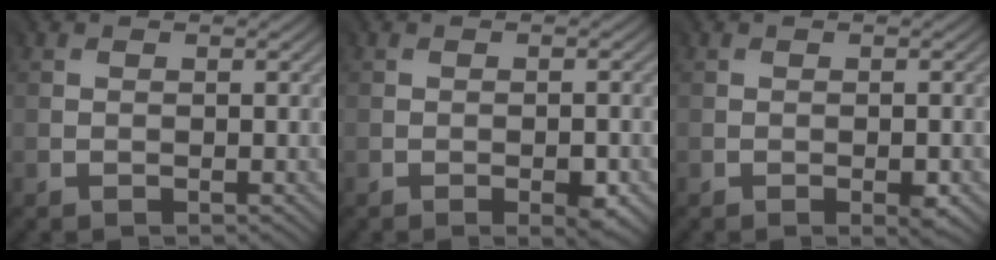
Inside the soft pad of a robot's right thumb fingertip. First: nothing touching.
{"total": 2.7, "force": [-1.3, 0.9, 2.2], "torque": [-0.035, -0.006, -0.017]}
{"total": 2.0, "force": [-0.8, 0.6, 1.7], "torque": [-0.027, -0.005, -0.009]}